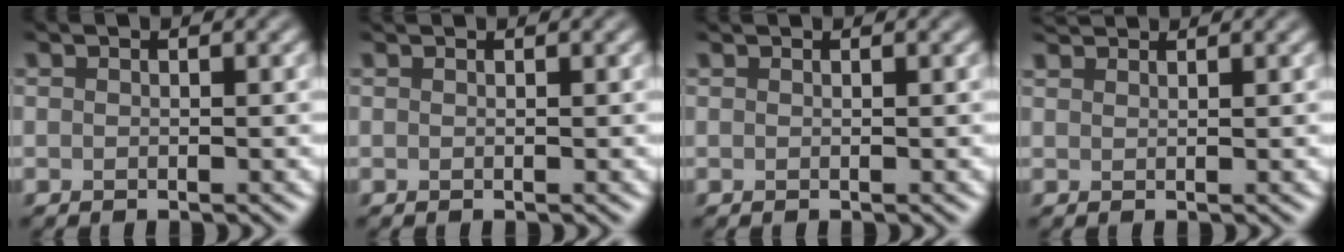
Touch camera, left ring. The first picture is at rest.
{"total": 0.6, "force": [0.6, 0.0, 0.1], "torque": [-0.010, -0.002, 0.001]}
{"total": 0.6, "force": [0.6, 0.0, 0.1], "torque": [-0.011, -0.002, 0.003]}
{"total": 2.5, "force": [2.4, 0.3, 0.6], "torque": [-0.014, 0.008, 0.030]}